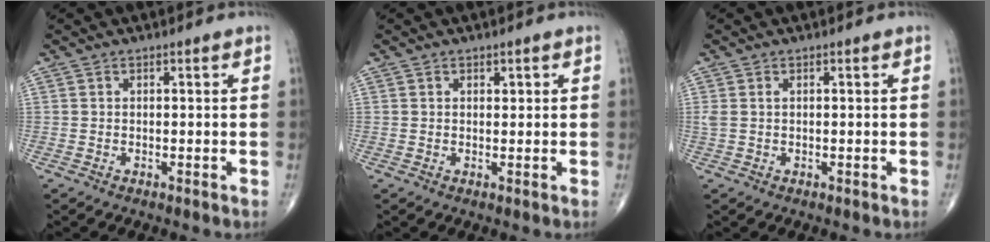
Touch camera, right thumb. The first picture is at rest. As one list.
[{"total": 1.0, "force": [0.5, 0.7, 0.5], "torque": [0.000, -0.002, 0.006]}, {"total": 1.3, "force": [0.3, 0.7, 1.1], "torque": [-0.033, 0.014, 0.014]}]